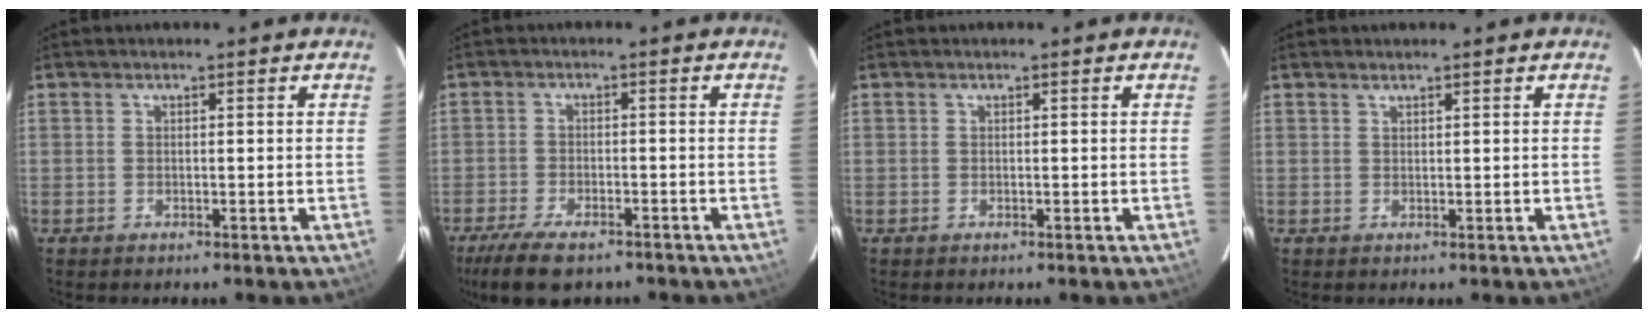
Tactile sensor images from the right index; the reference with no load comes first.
{"total": 10.2, "force": [-7.6, 3.6, 5.6], "torque": [-0.138, -0.025, -0.133]}
{"total": 0.0}
{"total": 0.5, "force": [0.5, 0.1, 0.1], "torque": [-0.002, 0.001, 0.010]}